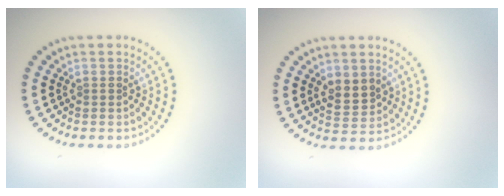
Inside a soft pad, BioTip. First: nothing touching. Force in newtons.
{"total": 2.4, "press": 2.3, "slide": 0.6}